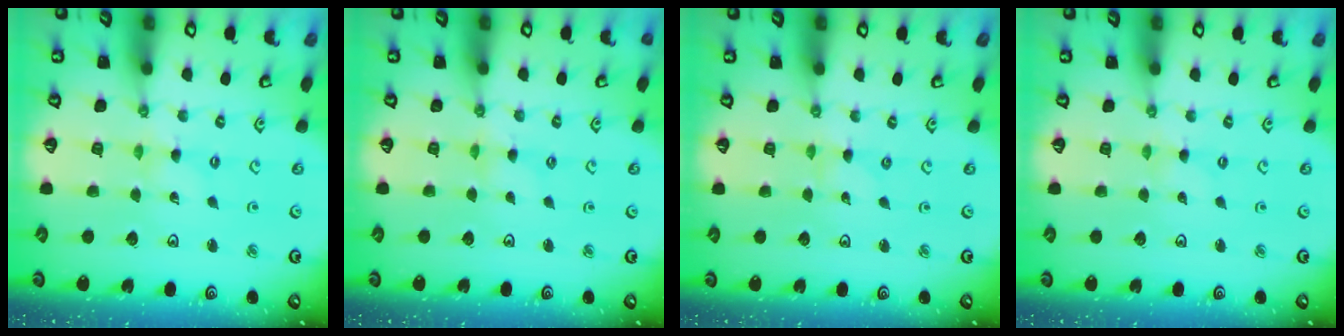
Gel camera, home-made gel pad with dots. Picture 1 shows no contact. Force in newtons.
{"total": 0.0}
{"total": 0.0}
{"total": 0.0}